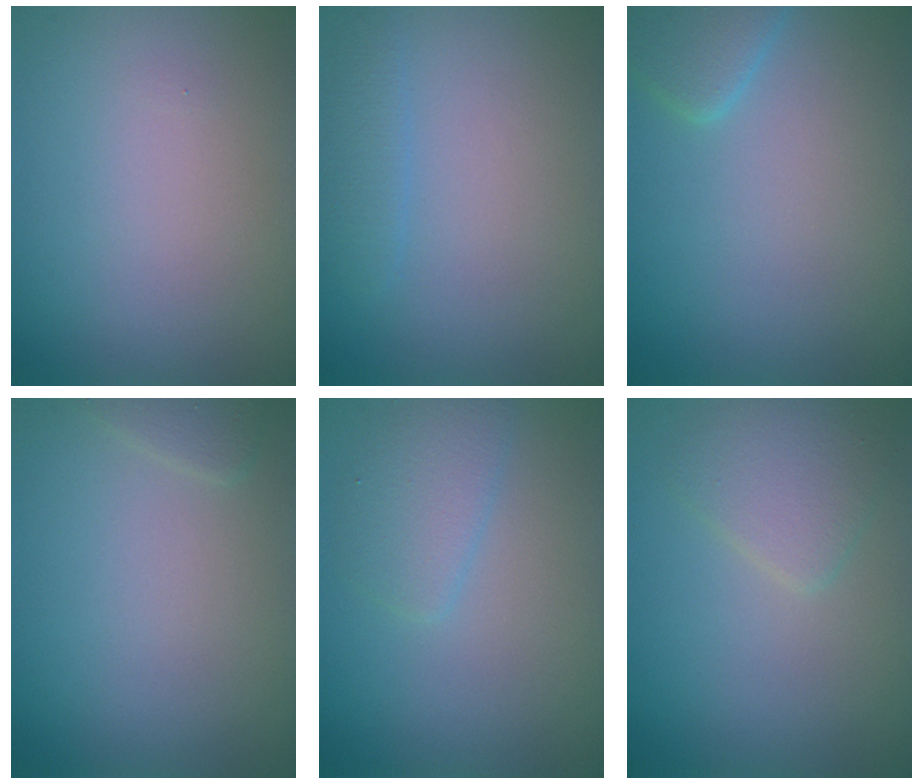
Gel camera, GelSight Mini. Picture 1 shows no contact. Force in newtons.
{"total": 1.3, "press": 1.3, "slide": 0.1}
{"total": 2.3, "press": 2.3, "slide": 0.2}
{"total": 1.1, "press": 1.1, "slide": 0.1}
{"total": 2.2, "press": 2.2, "slide": 0.1}
{"total": 2.6, "press": 2.6, "slide": 0.1}